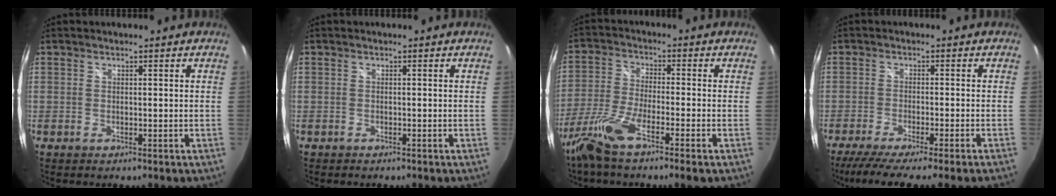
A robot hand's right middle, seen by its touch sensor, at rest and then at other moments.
{"total": 0.6, "force": [-0.5, 0.2, 0.1], "torque": [-0.004, 0.000, -0.008]}
{"total": 9.3, "force": [-6.1, 0.9, 7.0], "torque": [-0.158, -0.014, -0.124]}
{"total": 8.5, "force": [-7.1, -1.7, 4.4], "torque": [-0.091, -0.031, -0.113]}